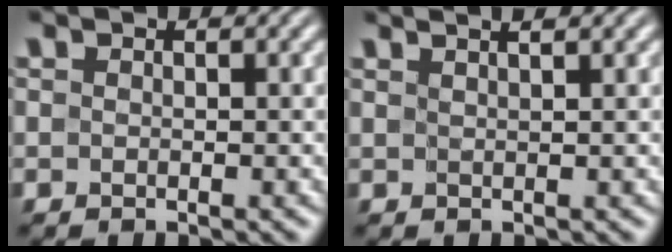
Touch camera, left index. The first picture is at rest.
{"total": 2.9, "force": [2.0, 0.9, 1.8], "torque": [-0.016, 0.018, 0.000]}